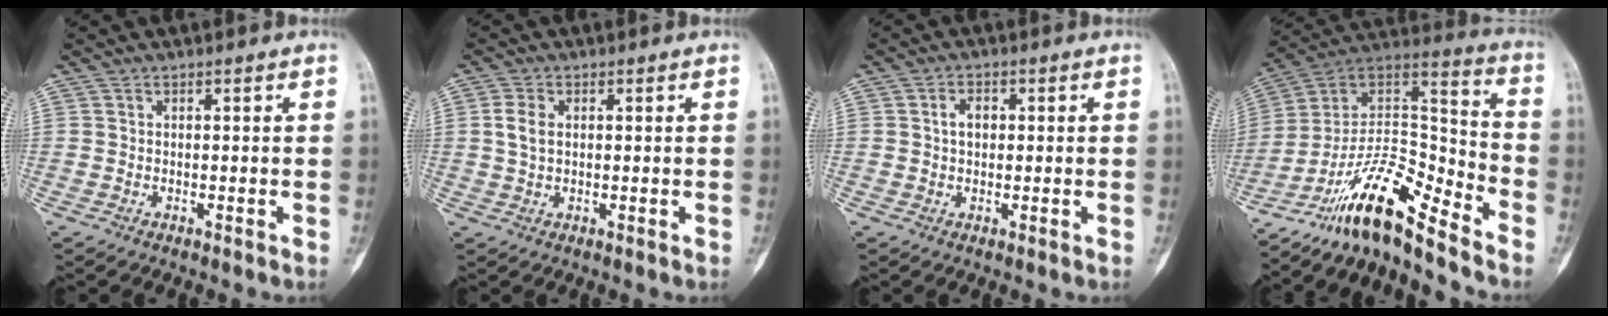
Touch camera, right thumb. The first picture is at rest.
{"total": 3.5, "force": [0.6, 2.2, 2.7], "torque": [-0.056, 0.004, 0.011]}
{"total": 3.0, "force": [0.4, 2.1, 2.1], "torque": [-0.030, 0.009, 0.005]}
{"total": 16.6, "force": [-13.2, 3.3, 9.4], "torque": [-0.156, 0.114, -0.241]}